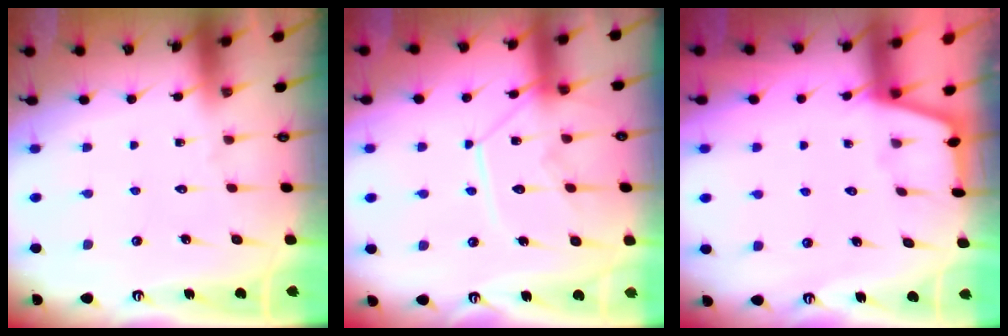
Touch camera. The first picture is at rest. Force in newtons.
{"total": 12.7, "press": 12.6, "slide": 1.6}
{"total": 1.2, "press": 1.1, "slide": 0.3}